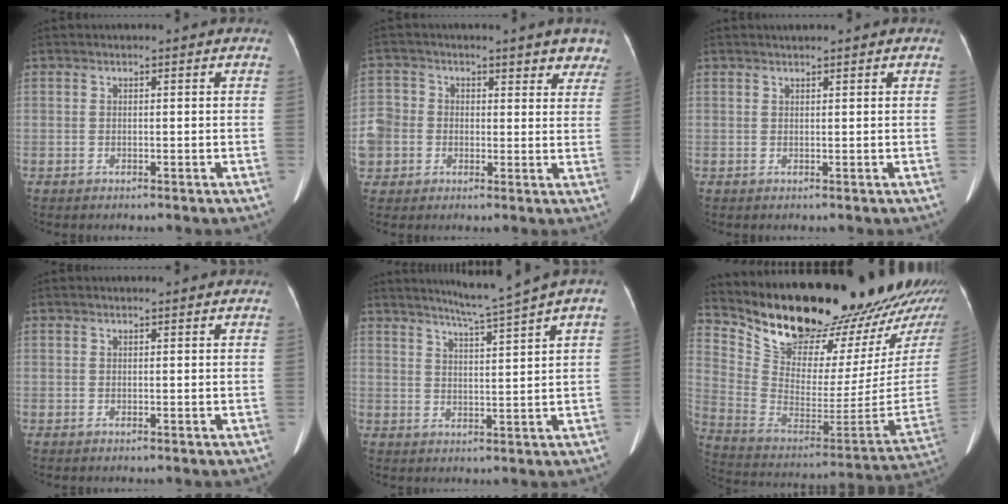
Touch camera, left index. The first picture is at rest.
{"total": 13.4, "force": [3.0, 12.3, 4.6], "torque": [-0.103, 0.055, 0.060]}
{"total": 1.1, "force": [1.0, 0.1, 0.5], "torque": [-0.010, 0.011, 0.017]}
{"total": 0.0}
{"total": 5.7, "force": [4.6, -1.7, 2.9], "torque": [-0.051, -0.007, 0.077]}
{"total": 29.6, "force": [25.5, 6.7, 13.4], "torque": [-0.231, -0.098, 0.362]}